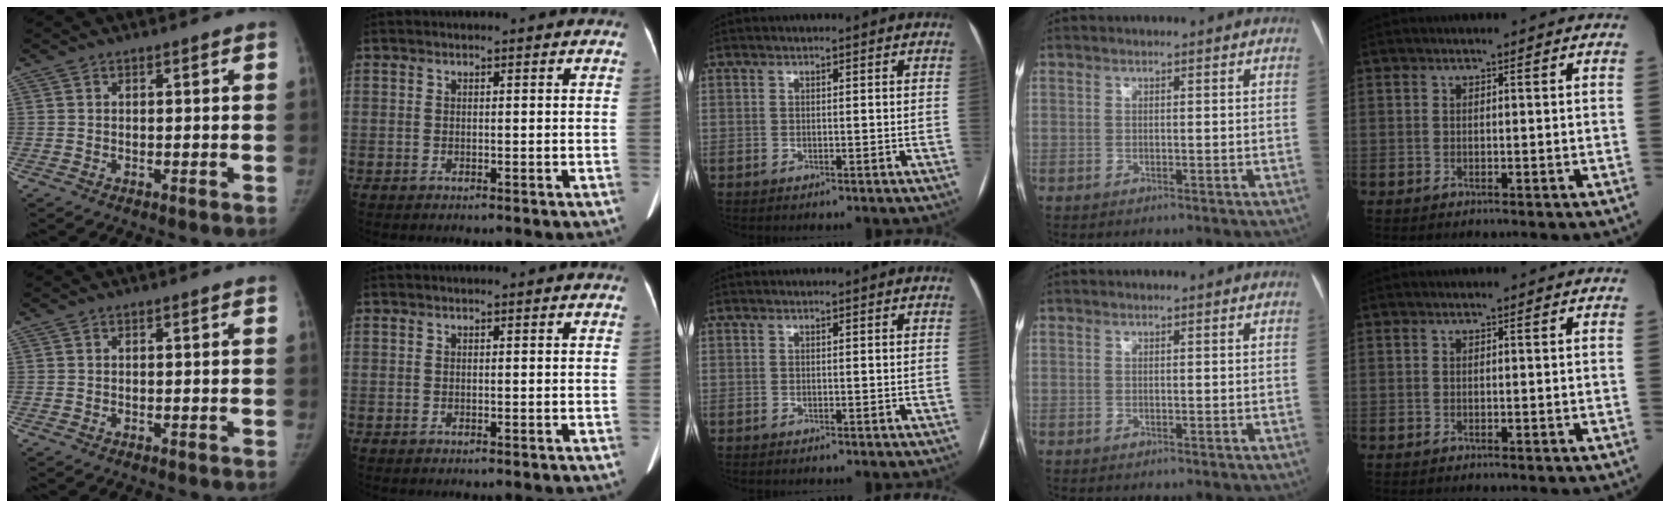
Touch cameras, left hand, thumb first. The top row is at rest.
{}